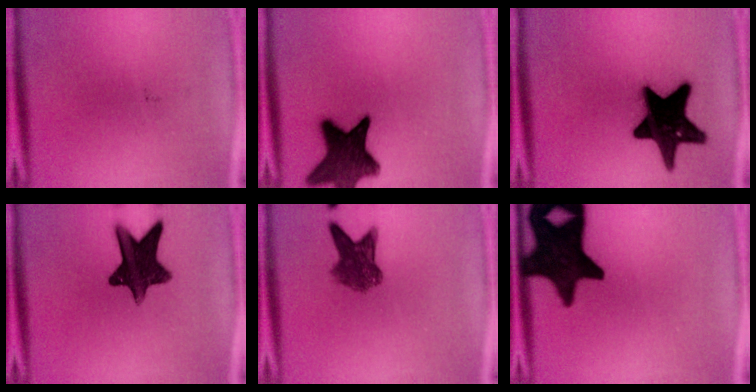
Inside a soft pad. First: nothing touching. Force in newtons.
{"total": 14.3}
{"total": 18.9}
{"total": 13.2}
{"total": 6.3}
{"total": 17.8}